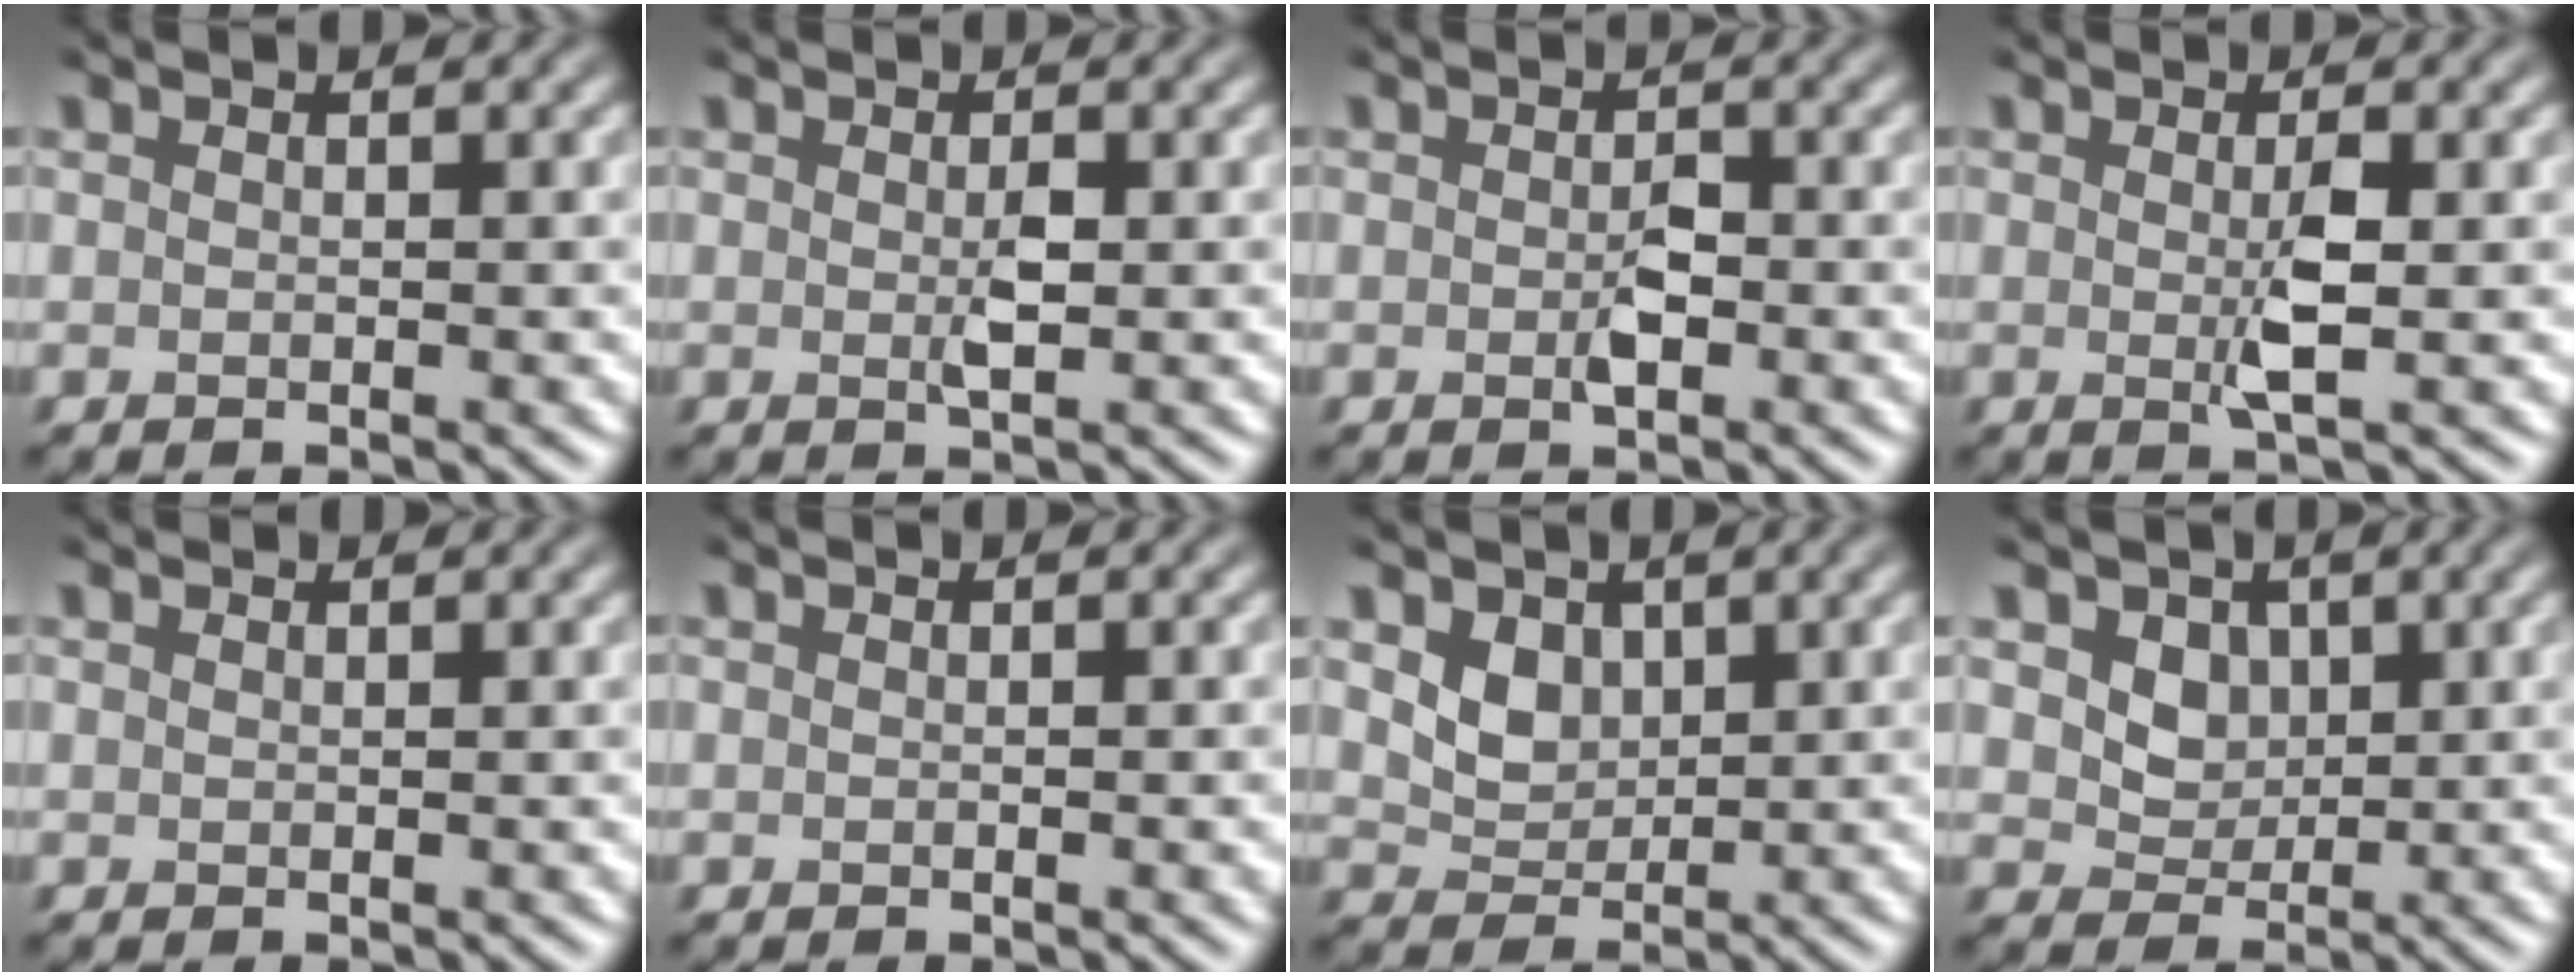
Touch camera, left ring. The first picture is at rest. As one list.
[{"total": 1.3, "force": [-0.2, 0.5, 1.2], "torque": [-0.027, -0.002, -0.003]}, {"total": 1.7, "force": [-0.6, 0.9, 1.3], "torque": [-0.023, 0.000, -0.012]}, {"total": 2.1, "force": [-0.3, 0.3, 2.1], "torque": [-0.043, -0.003, -0.006]}, {"total": 0.6, "force": [0.6, 0.0, -0.1], "torque": [-0.002, 0.000, 0.005]}, {"total": 0.7, "force": [-0.1, 0.2, 0.7], "torque": [-0.007, 0.003, -0.005]}, {"total": 2.6, "force": [0.9, 2.1, 1.3], "torque": [-0.033, -0.007, 0.017]}, {"total": 2.6, "force": [0.8, 2.1, 1.2], "torque": [-0.033, -0.014, 0.015]}]